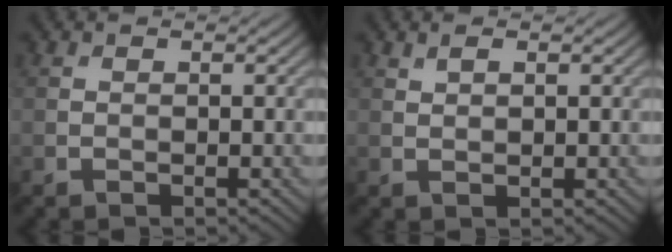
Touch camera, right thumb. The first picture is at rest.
{"total": 1.3, "force": [0.8, 0.5, 0.9], "torque": [-0.024, 0.001, 0.018]}